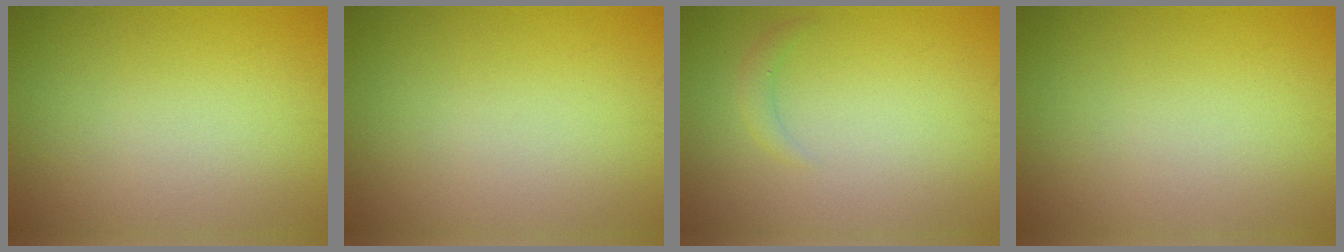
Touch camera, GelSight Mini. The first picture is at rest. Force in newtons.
{"total": 0.0}
{"total": 1.1, "press": 1.1, "slide": 0.0}
{"total": 0.0}